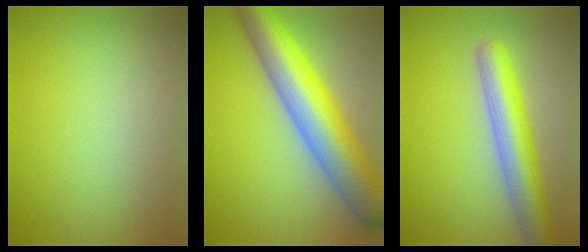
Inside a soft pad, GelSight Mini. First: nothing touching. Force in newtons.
{"total": 10.4, "press": 10.4, "slide": 0.3}
{"total": 6.1, "press": 6.1, "slide": 0.3}